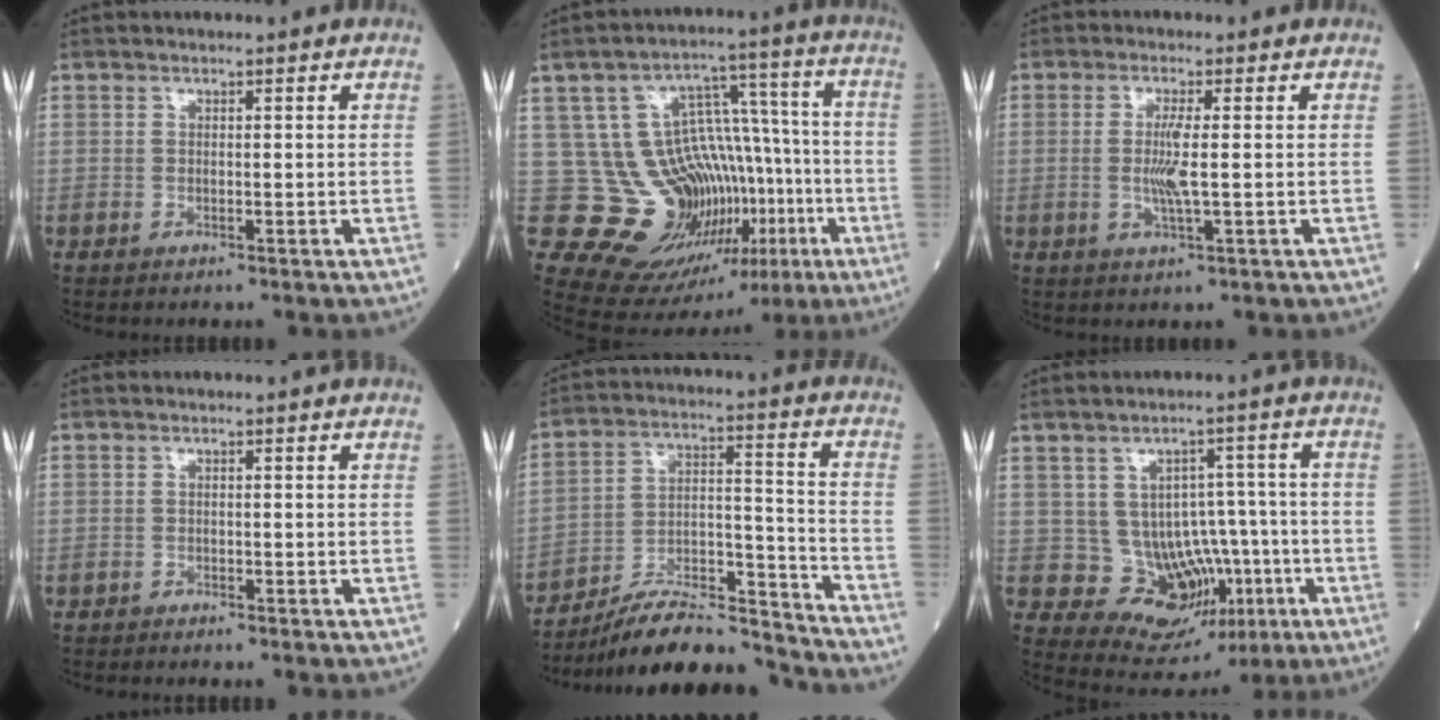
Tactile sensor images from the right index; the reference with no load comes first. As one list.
[{"total": 20.0, "force": [-5.8, 11.9, 15.0], "torque": [-0.230, 0.037, -0.063]}, {"total": 4.2, "force": [0.0, 0.2, 4.2], "torque": [-0.085, -0.005, -0.001]}, {"total": 0.8, "force": [-0.8, 0.2, 0.2], "torque": [-0.007, -0.001, -0.014]}, {"total": 16.8, "force": [-16.0, 1.6, 4.9], "torque": [-0.086, 0.032, -0.269]}, {"total": 10.2, "force": [-2.2, 7.8, 6.1], "torque": [-0.078, 0.022, -0.010]}]